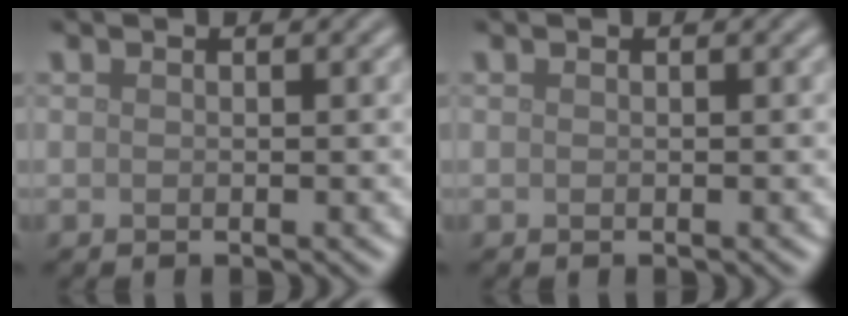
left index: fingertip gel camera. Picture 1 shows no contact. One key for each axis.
{"total": 0.0}